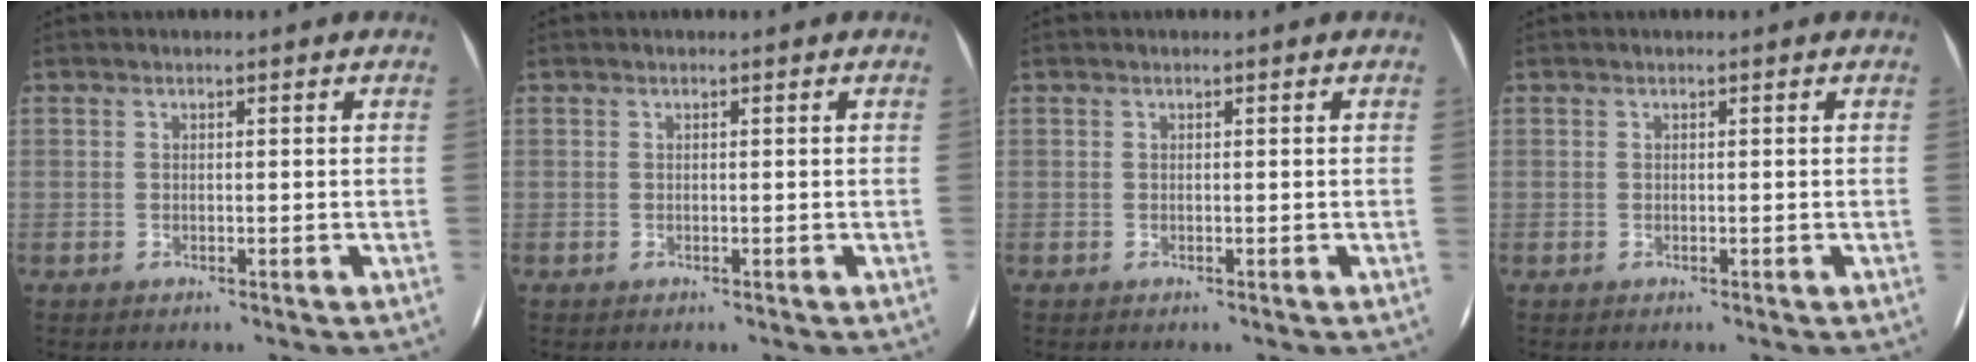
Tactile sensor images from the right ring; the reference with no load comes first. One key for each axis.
{"total": 0.0}
{"total": 0.0}
{"total": 0.0}